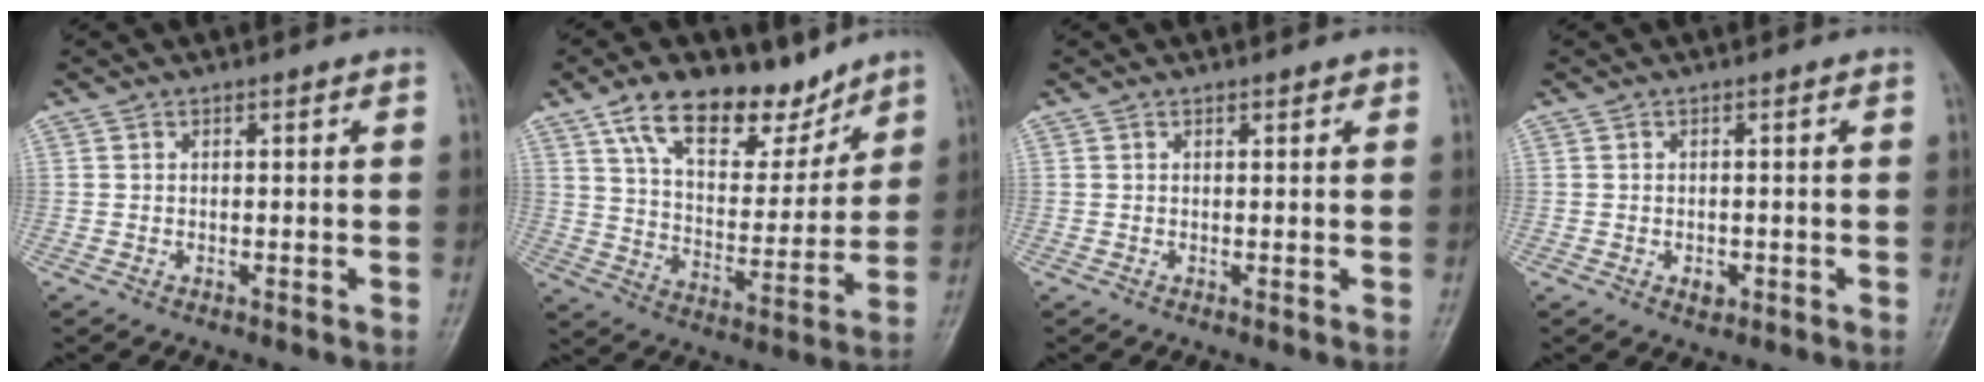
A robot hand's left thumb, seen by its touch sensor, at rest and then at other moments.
{"total": 16.7, "force": [11.4, 8.4, 8.9], "torque": [-0.098, -0.058, 0.199]}
{"total": 0.8, "force": [0.5, 0.4, 0.4], "torque": [-0.003, -0.002, 0.005]}
{"total": 2.0, "force": [-0.7, 1.4, 1.2], "torque": [-0.011, 0.002, -0.006]}